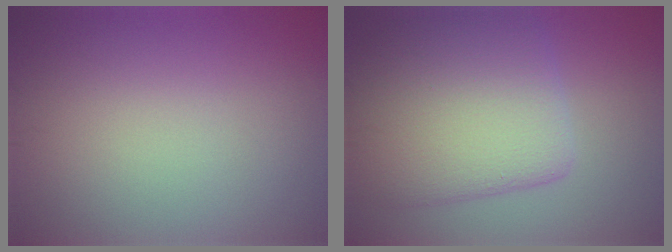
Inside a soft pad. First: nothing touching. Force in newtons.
{"total": 8.6, "press": 8.6, "slide": 0.3}